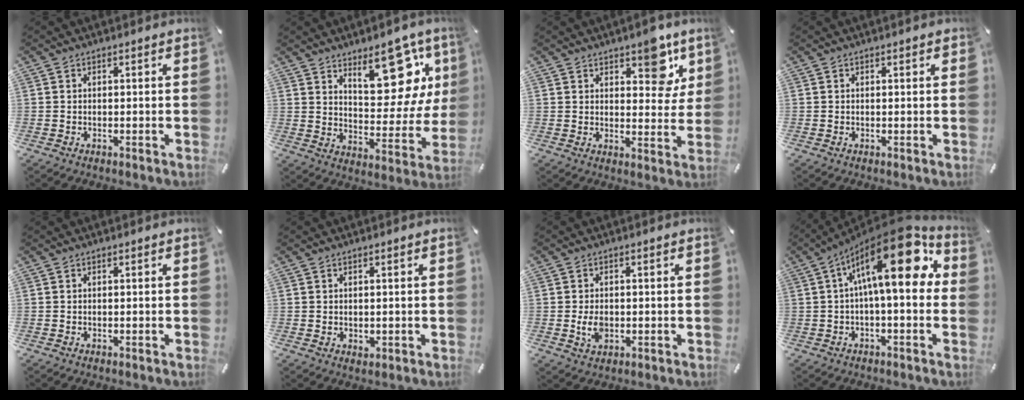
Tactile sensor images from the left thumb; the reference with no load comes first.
{"total": 18.8, "force": [11.4, 9.7, 11.4], "torque": [-0.130, -0.082, 0.194]}
{"total": 9.3, "force": [5.7, 5.1, 5.3], "torque": [-0.030, -0.039, 0.089]}
{"total": 0.0}
{"total": 0.0}
{"total": 0.9, "force": [0.4, 0.8, 0.2], "torque": [-0.004, 0.003, 0.008]}
{"total": 4.1, "force": [-0.5, 2.8, 2.9], "torque": [-0.058, -0.004, -0.013]}
{"total": 19.4, "force": [5.8, 6.7, 17.3], "torque": [-0.276, -0.039, 0.084]}